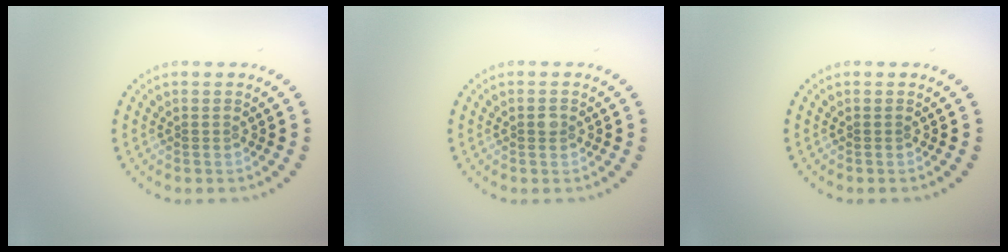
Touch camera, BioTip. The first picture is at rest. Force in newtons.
{"total": 0.9, "press": 0.9, "slide": 0.0}
{"total": 0.0}